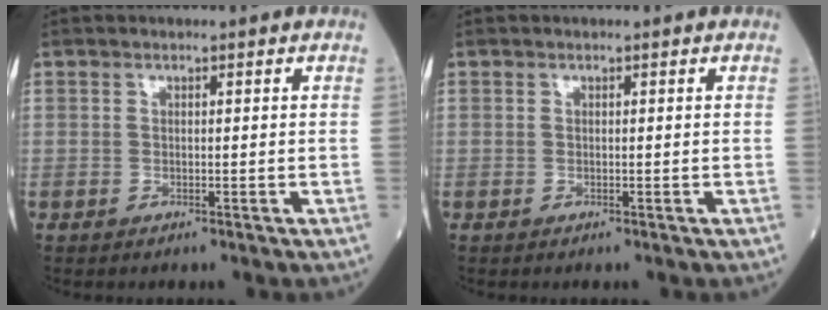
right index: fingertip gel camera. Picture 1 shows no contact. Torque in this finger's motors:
{"motor_torque": [0.00, 0.00, 0.00, -0.01]}